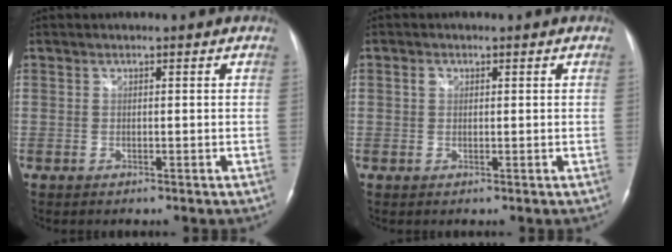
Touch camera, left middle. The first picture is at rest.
{"total": 1.0, "force": [0.4, 0.8, 0.4], "torque": [-0.008, 0.005, 0.006]}